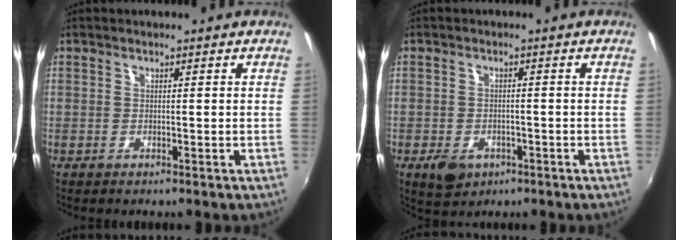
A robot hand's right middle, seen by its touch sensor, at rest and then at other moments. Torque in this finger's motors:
{"motor_torque": [0.66, -0.36, 0.02, 0.02]}